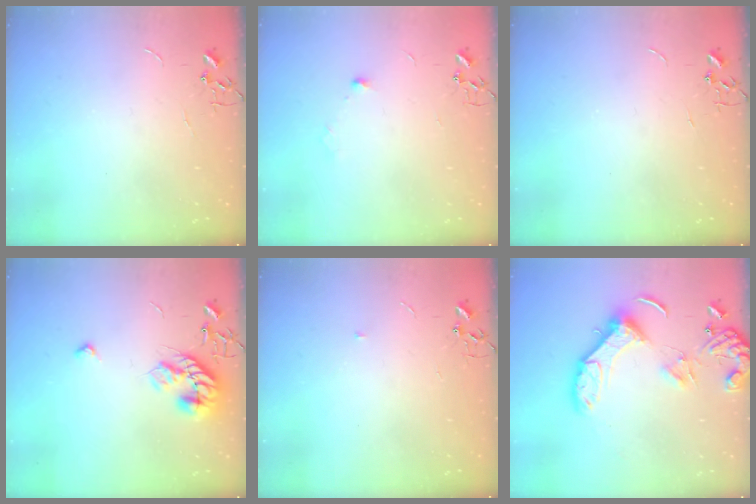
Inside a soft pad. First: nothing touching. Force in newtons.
{"total": 4.5, "press": 4.4, "slide": 0.9}
{"total": 0.0}
{"total": 13.8, "press": 13.8, "slide": 0.5}
{"total": 3.4, "press": 3.3, "slide": 0.8}
{"total": 15.3, "press": 15.1, "slide": 2.1}